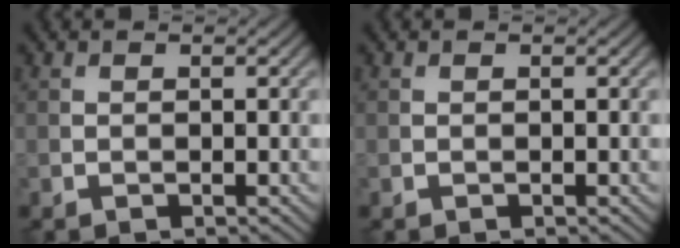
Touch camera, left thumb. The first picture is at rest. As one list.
[{"total": 0.0}]